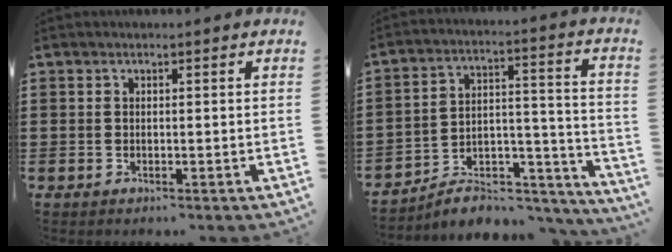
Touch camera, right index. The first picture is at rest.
{"total": 7.1, "force": [-6.0, 2.7, 2.5], "torque": [-0.035, 0.018, -0.113]}